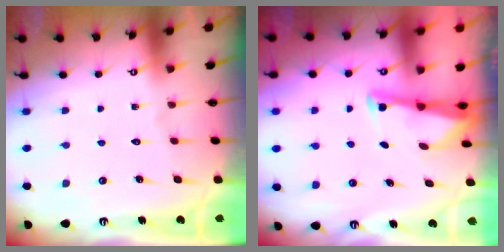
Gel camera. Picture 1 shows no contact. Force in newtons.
{"total": 3.0, "press": 3.0, "slide": 0.2}